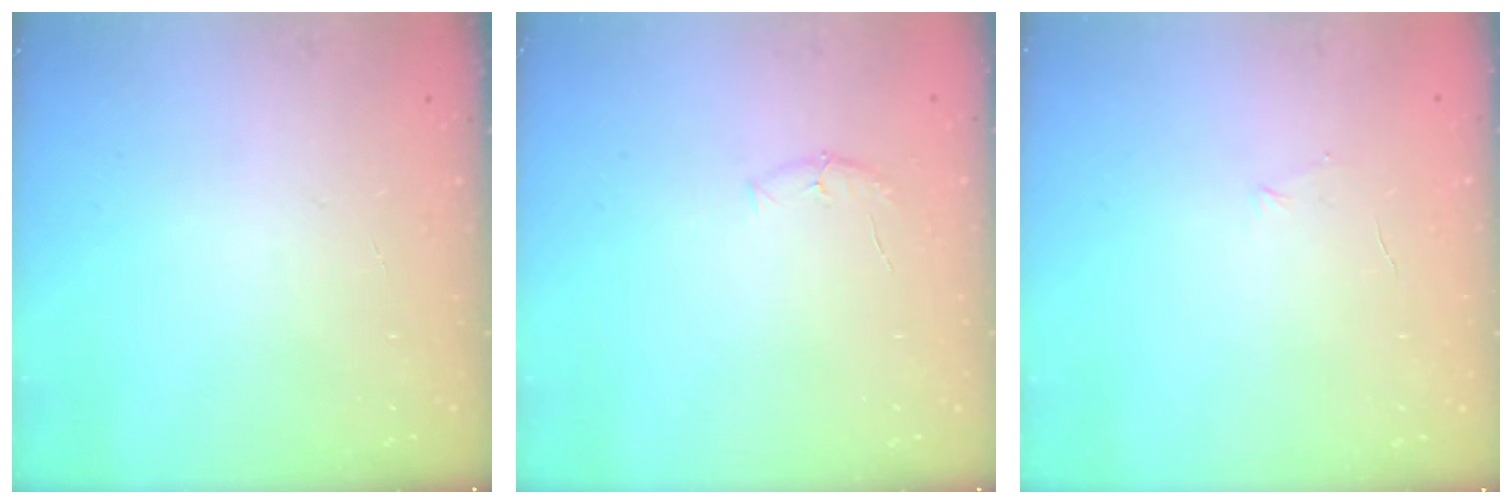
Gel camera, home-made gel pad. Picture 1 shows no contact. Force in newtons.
{"total": 4.8, "press": 4.6, "slide": 1.2}
{"total": 3.9, "press": 3.8, "slide": 1.0}